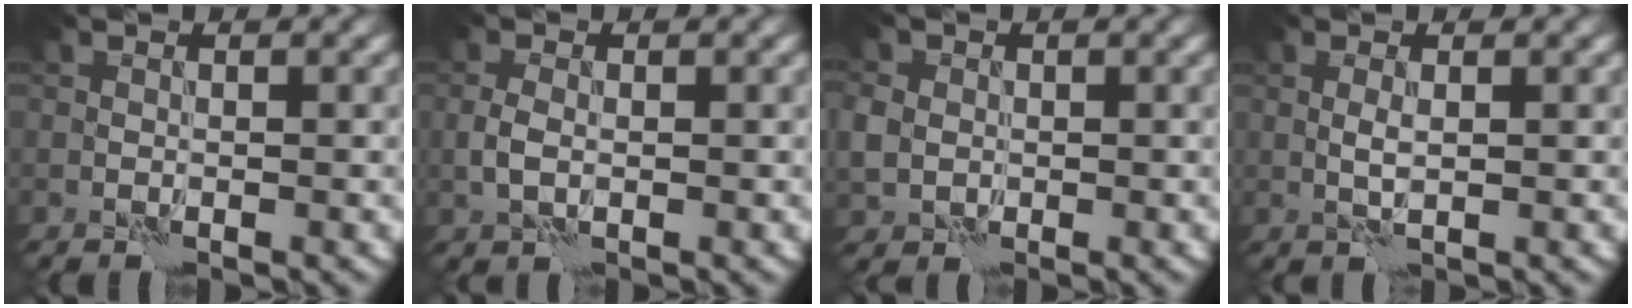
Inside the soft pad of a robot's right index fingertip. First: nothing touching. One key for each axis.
{"total": 1.8, "fx": -0.4, "fy": 1.0, "fz": 1.4, "tx": -0.035, "ty": 0.002, "tz": -0.012}
{"total": 2.7, "fx": -0.1, "fy": 2.5, "fz": 0.9, "tx": -0.028, "ty": 0.000, "tz": -0.004}
{"total": 1.0, "fx": 0.1, "fy": 0.1, "fz": 1.0, "tx": -0.024, "ty": 0.002, "tz": 0.000}